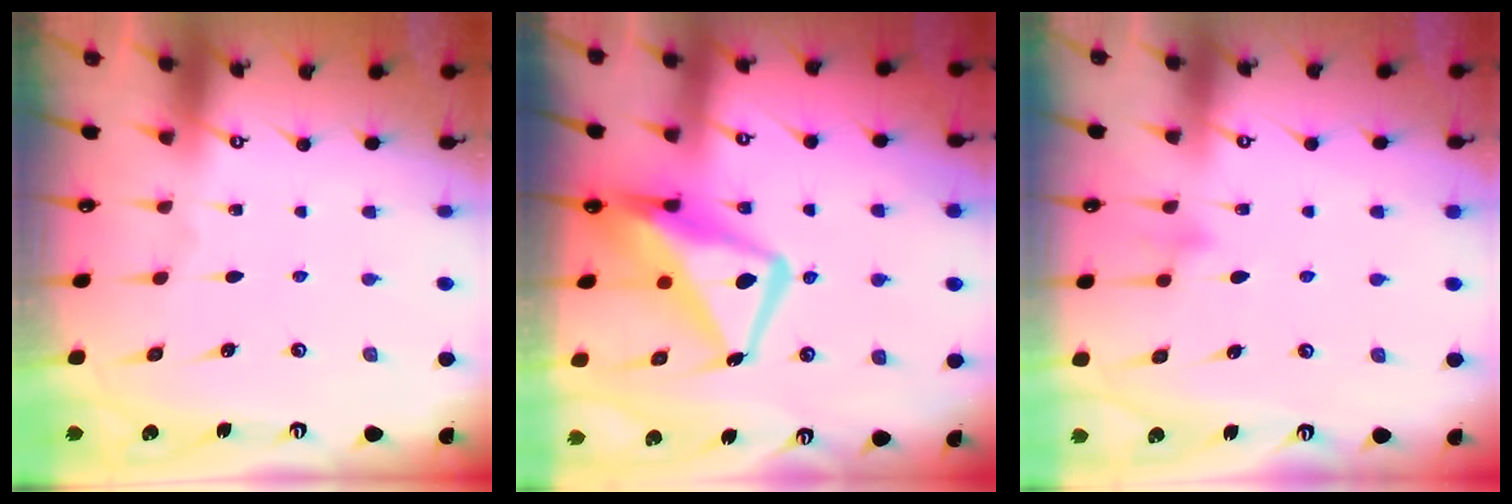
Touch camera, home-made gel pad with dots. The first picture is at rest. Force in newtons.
{"total": 16.0, "press": 15.8, "slide": 2.0}
{"total": 8.7, "press": 8.6, "slide": 0.8}